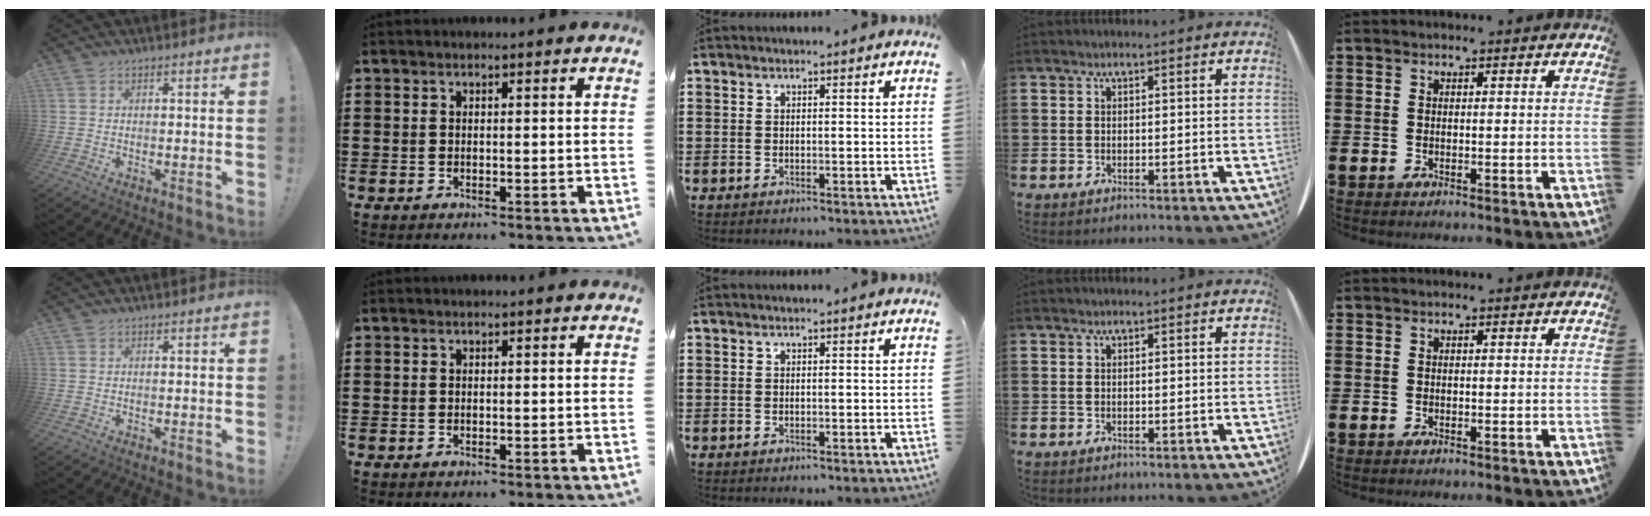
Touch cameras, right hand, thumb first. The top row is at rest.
{}